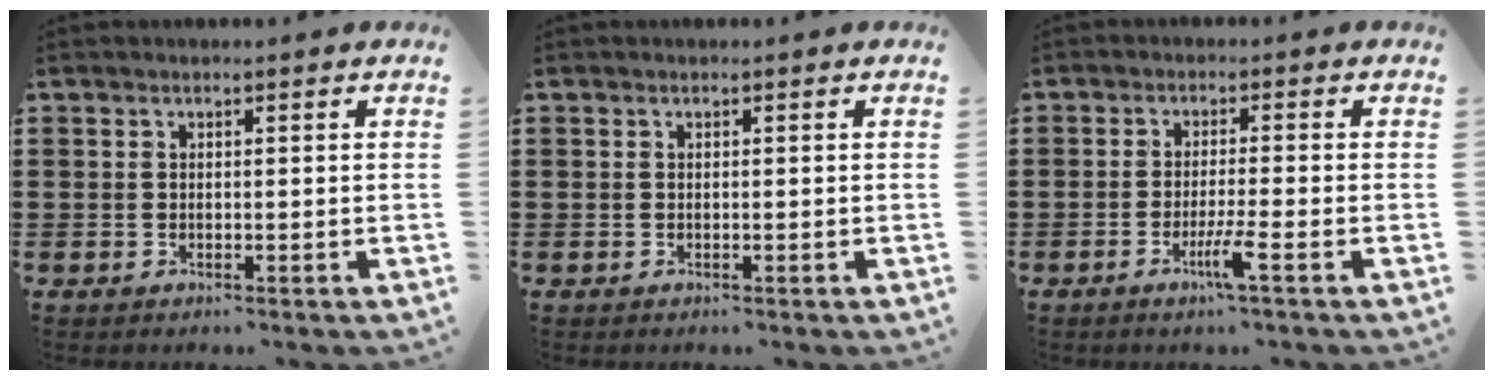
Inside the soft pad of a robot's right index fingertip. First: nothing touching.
{"total": 0.0}
{"total": 4.2, "force": [-2.3, -0.3, 3.5], "torque": [-0.071, -0.020, -0.042]}